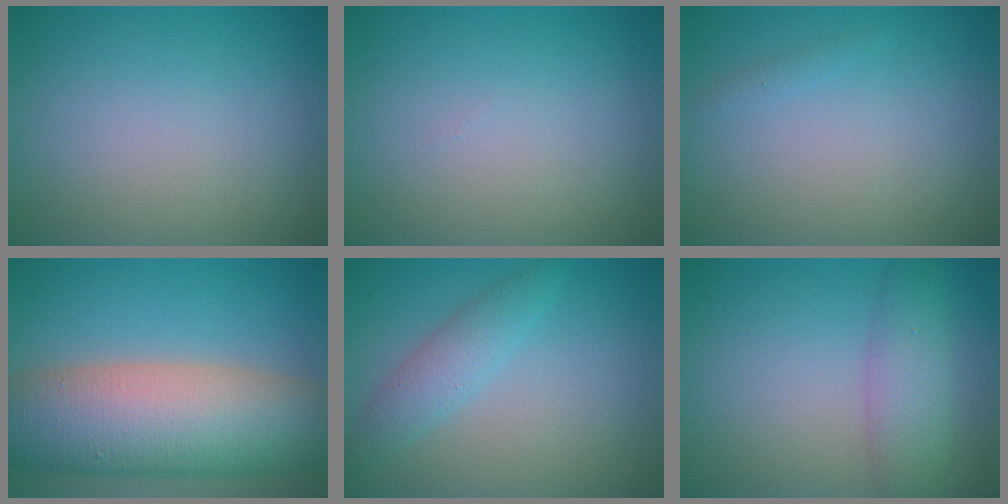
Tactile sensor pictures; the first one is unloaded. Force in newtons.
{"total": 0.0}
{"total": 0.6, "press": 0.6, "slide": 0.0}
{"total": 13.1, "press": 13.1, "slide": 0.7}
{"total": 2.6, "press": 2.6, "slide": 0.0}
{"total": 4.1, "press": 4.1, "slide": 0.1}